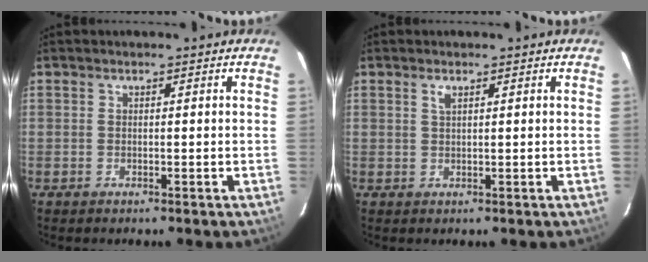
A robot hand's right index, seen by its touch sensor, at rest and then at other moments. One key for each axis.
{"total": 1.2, "fx": 0.7, "fy": 0.4, "fz": 0.9, "tx": -0.018, "ty": 0.002, "tz": 0.013}